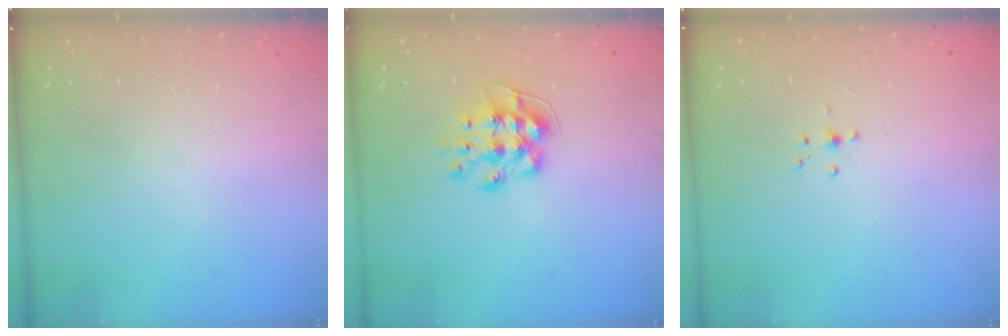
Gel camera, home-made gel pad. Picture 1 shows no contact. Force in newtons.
{"total": 9.1, "press": 9.1, "slide": 0.3}
{"total": 4.8, "press": 4.7, "slide": 0.7}